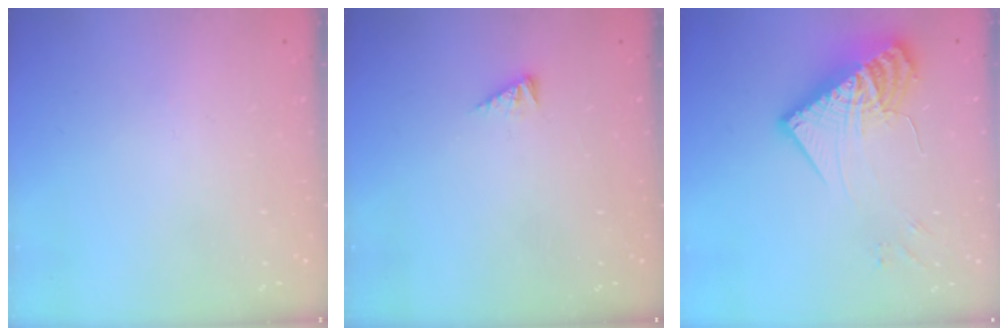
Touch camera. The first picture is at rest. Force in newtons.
{"total": 2.9, "press": 2.9, "slide": 0.4}
{"total": 15.1, "press": 15.1, "slide": 0.6}